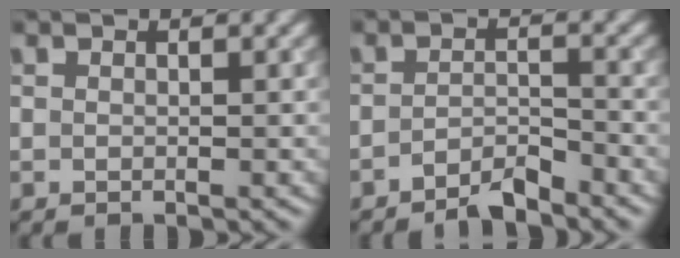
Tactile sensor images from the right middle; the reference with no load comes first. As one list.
[{"total": 2.7, "force": [-2.3, 0.6, 1.3], "torque": [-0.020, 0.006, -0.046]}]